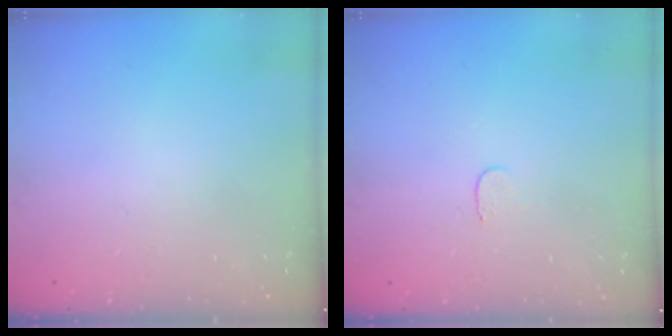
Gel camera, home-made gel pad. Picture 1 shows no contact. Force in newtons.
{"total": 3.4, "press": 3.4, "slide": 0.2}